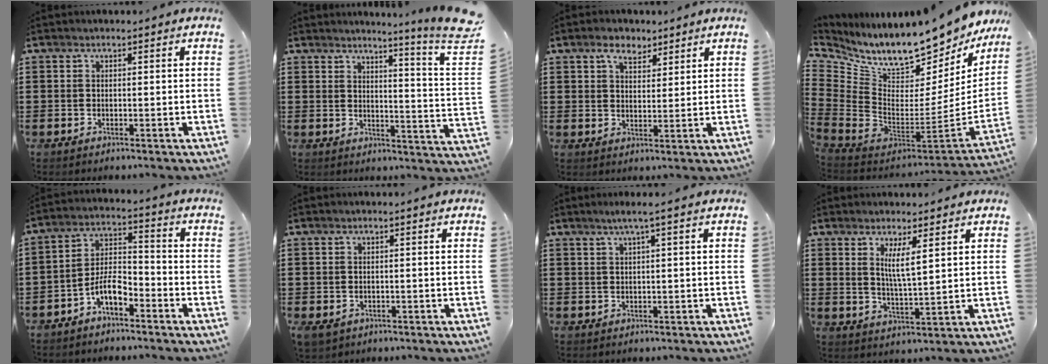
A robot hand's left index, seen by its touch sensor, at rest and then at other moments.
{"total": 5.0, "force": [3.9, -1.4, 2.7], "torque": [-0.053, -0.045, 0.056]}
{"total": 4.3, "force": [3.2, 2.3, 1.8], "torque": [-0.030, 0.004, 0.056]}
{"total": 10.8, "force": [10.0, 1.8, 3.9], "torque": [-0.099, -0.105, 0.164]}
{"total": 6.7, "force": [-4.6, 2.5, 4.2], "torque": [-0.098, 0.004, -0.094]}
{"total": 1.0, "force": [-0.7, 0.8, 0.2], "torque": [-0.010, 0.001, -0.016]}
{"total": 1.8, "force": [0.5, -0.4, 1.7], "torque": [-0.029, -0.003, 0.008]}
{"total": 4.9, "force": [2.6, 0.7, 4.1], "torque": [-0.082, -0.004, 0.042]}